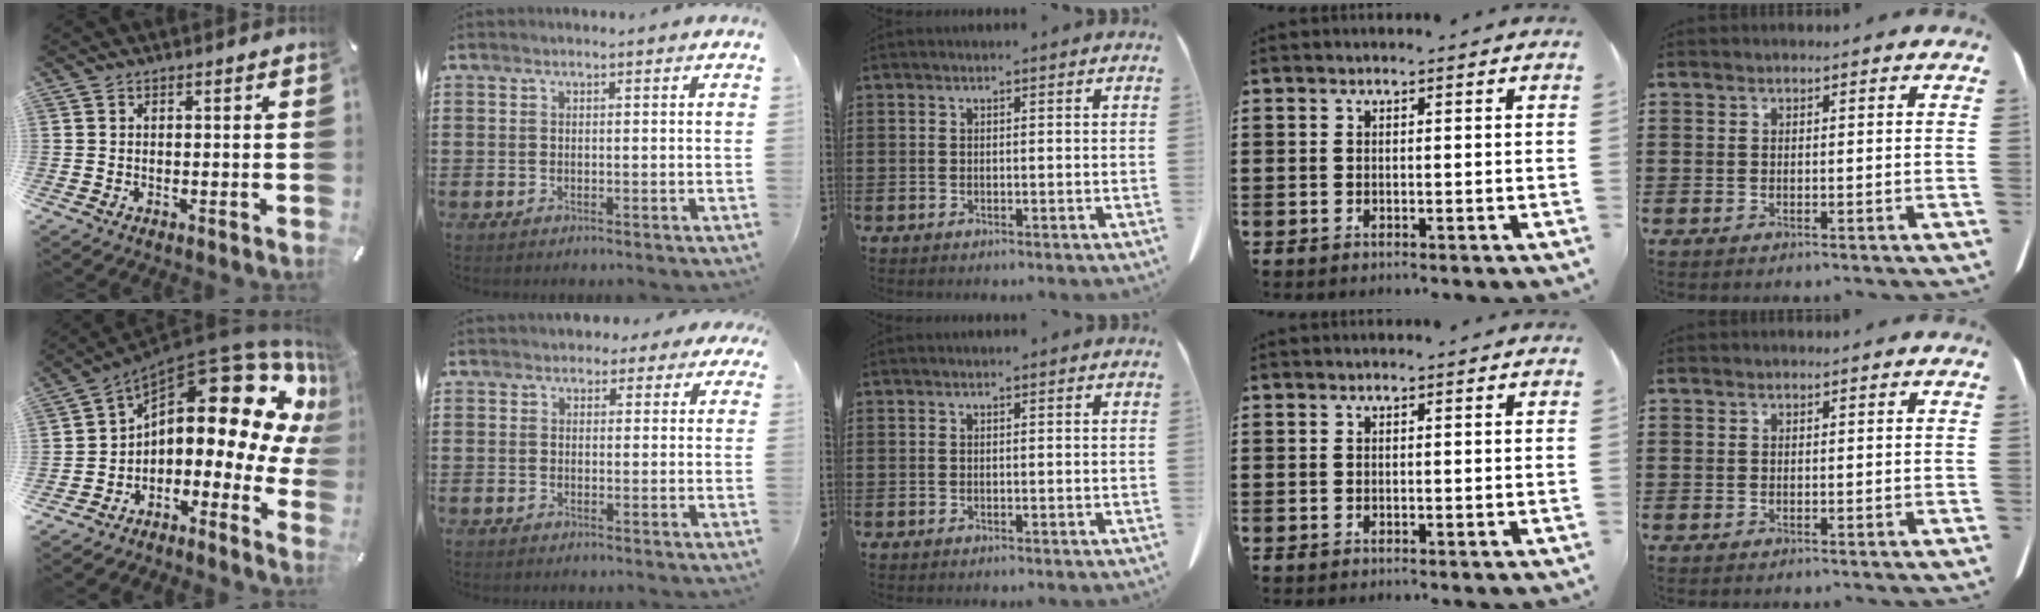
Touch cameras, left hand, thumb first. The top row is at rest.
{"thumb": {"total": 18.4, "force": [9.0, 8.4, 13.6], "torque": [-0.182, -0.081, 0.144]}, "index": {"total": 2.3, "force": [1.6, 1.5, 0.4], "torque": [-0.009, 0.006, 0.028]}}